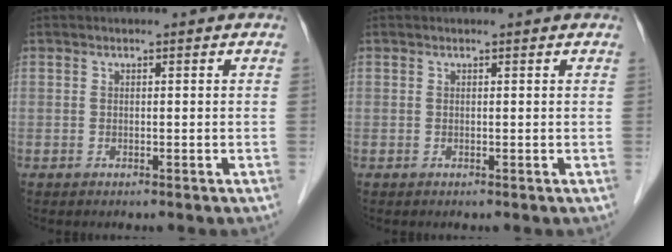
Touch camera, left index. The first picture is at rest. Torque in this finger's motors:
{"motor_torque": [0.08, -0.04, -0.01, 0.01]}